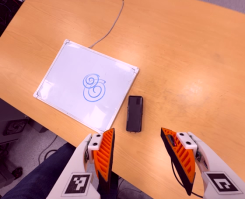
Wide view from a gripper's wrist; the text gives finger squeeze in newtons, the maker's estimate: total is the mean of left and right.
{"total": 0.0}